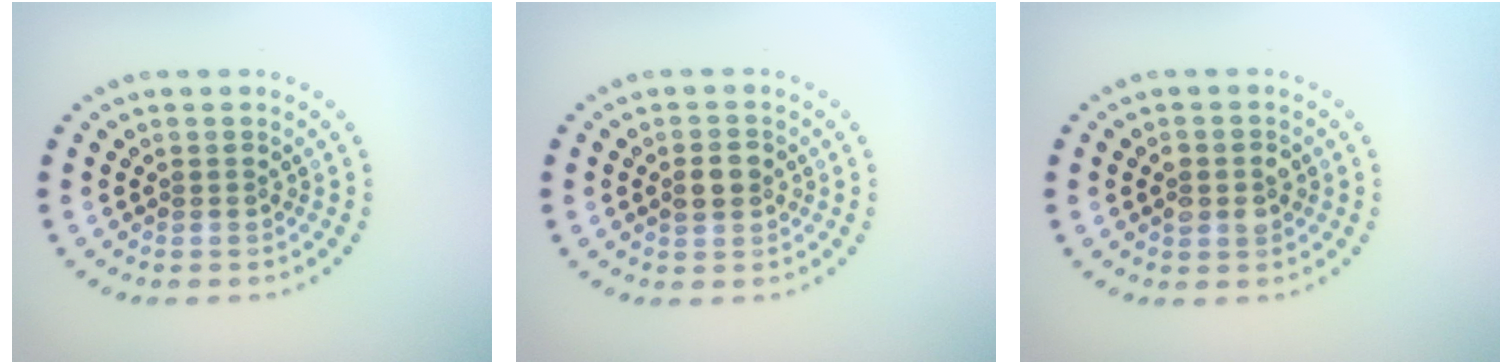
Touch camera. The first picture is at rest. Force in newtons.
{"total": 2.7, "press": 2.7, "slide": 0.2}
{"total": 2.6, "press": 2.6, "slide": 0.3}